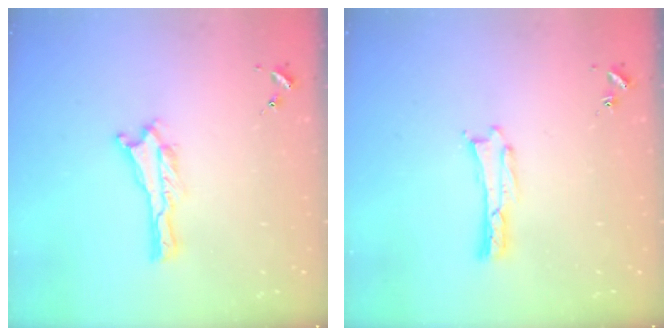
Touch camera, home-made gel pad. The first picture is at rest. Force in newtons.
{"total": 0.0}